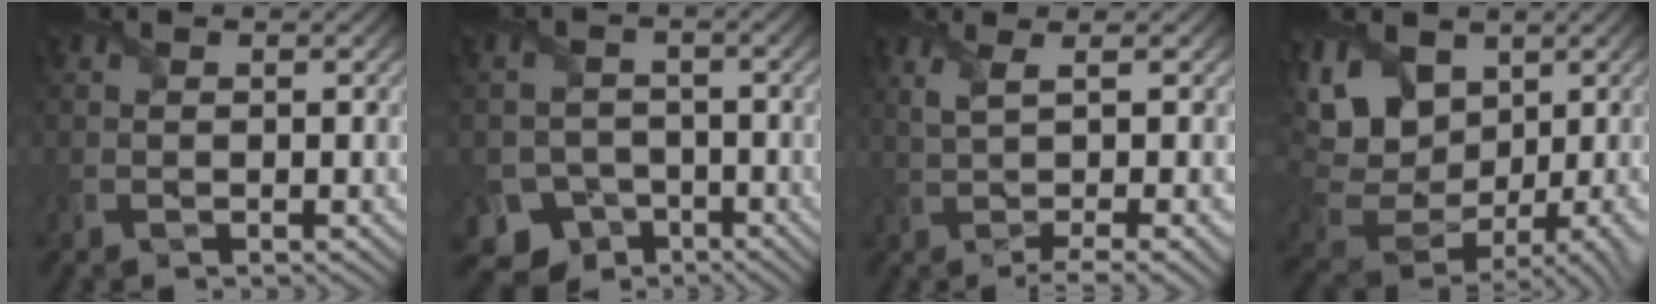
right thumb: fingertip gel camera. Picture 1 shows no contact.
{"total": 6.6, "force": [-4.3, 4.8, 1.5], "torque": [-0.018, -0.016, -0.075]}
{"total": 5.9, "force": [0.7, 1.4, 5.7], "torque": [-0.086, 0.001, 0.014]}
{"total": 12.4, "force": [3.6, 8.2, 8.6], "torque": [-0.200, -0.005, 0.069]}